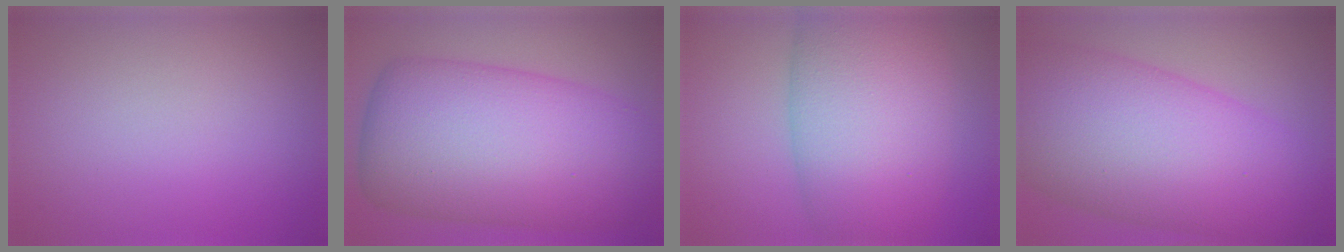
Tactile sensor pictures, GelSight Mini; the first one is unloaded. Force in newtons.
{"total": 15.1, "press": 15.1, "slide": 0.2}
{"total": 11.2, "press": 11.2, "slide": 0.3}
{"total": 13.9, "press": 13.9, "slide": 0.2}